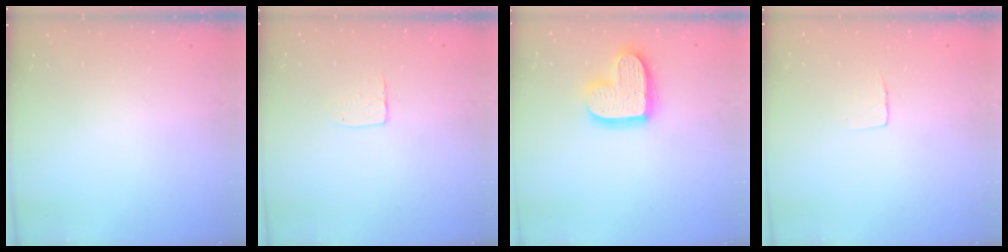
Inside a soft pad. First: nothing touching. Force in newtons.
{"total": 3.6, "press": 3.6, "slide": 0.3}
{"total": 15.5, "press": 15.4, "slide": 1.2}
{"total": 4.1, "press": 4.1, "slide": 0.3}